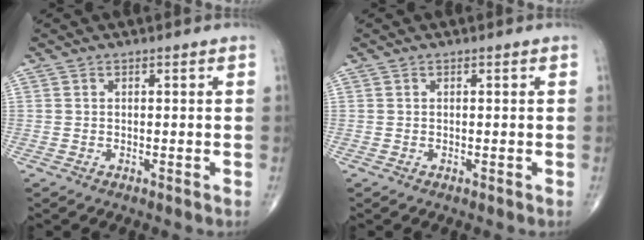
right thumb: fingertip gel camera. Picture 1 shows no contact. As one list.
[{"total": 0.0}]